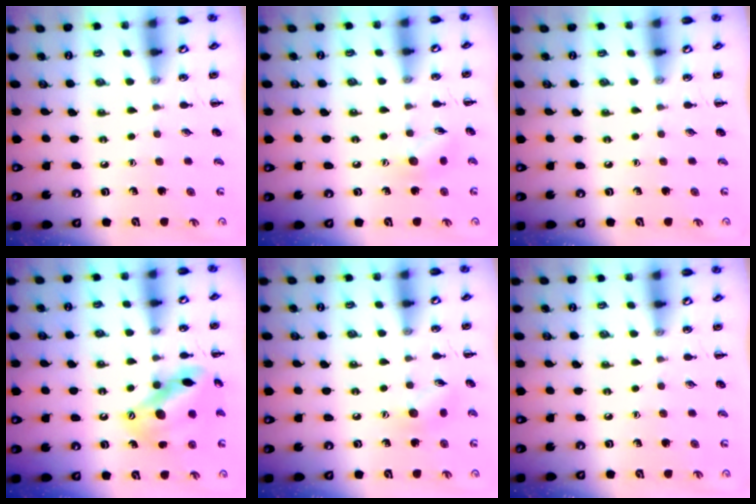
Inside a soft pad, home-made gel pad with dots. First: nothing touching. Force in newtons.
{"total": 6.7, "press": 6.6, "slide": 1.2}
{"total": 0.0}
{"total": 15.6, "press": 15.3, "slide": 3.0}
{"total": 6.7, "press": 6.6, "slide": 1.2}
{"total": 0.0}